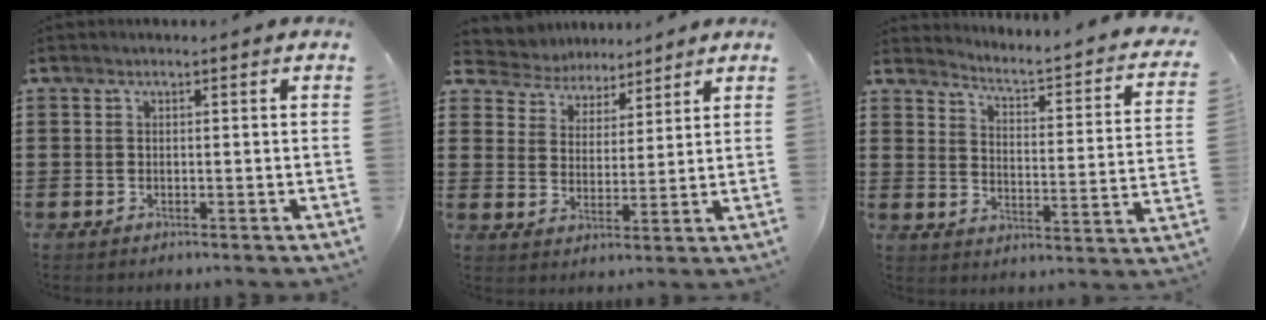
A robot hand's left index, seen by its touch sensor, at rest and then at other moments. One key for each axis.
{"total": 4.7, "fx": 4.2, "fy": 2.1, "fz": -0.3, "tx": -0.025, "ty": -0.021, "tz": 0.072}
{"total": 1.9, "fx": 1.5, "fy": -0.2, "fz": 1.1, "tx": -0.039, "ty": -0.031, "tz": 0.010}